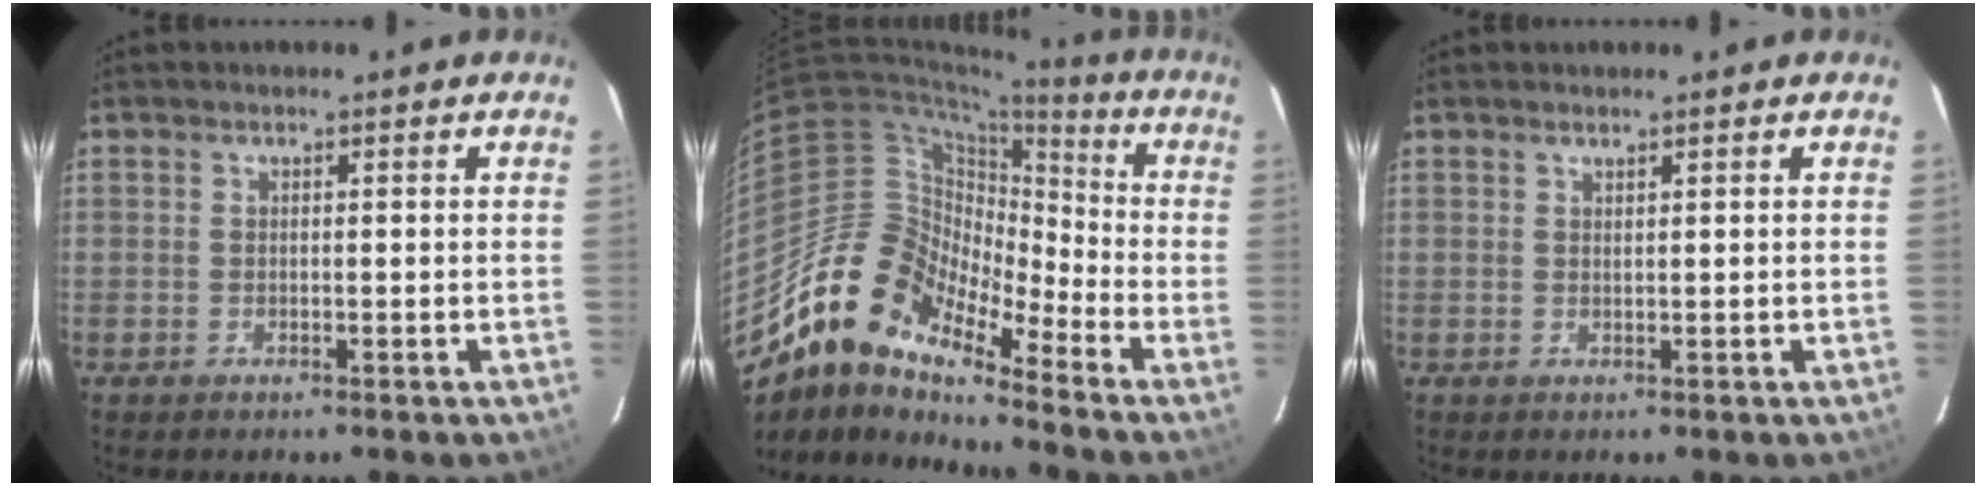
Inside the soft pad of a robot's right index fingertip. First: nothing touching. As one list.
[{"total": 15.4, "force": [-12.2, 5.5, 7.6], "torque": [-0.122, 0.004, -0.250]}, {"total": 0.7, "force": [0.7, -0.1, 0.1], "torque": [-0.004, -0.004, 0.012]}]